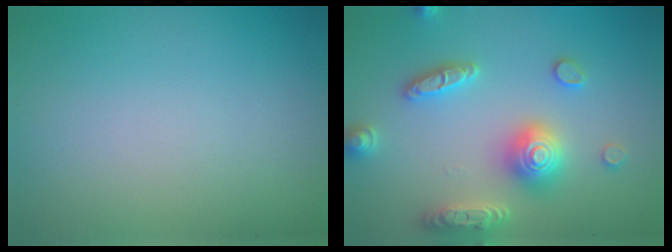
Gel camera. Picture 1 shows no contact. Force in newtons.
{"total": 5.5, "press": 5.4, "slide": 0.9}